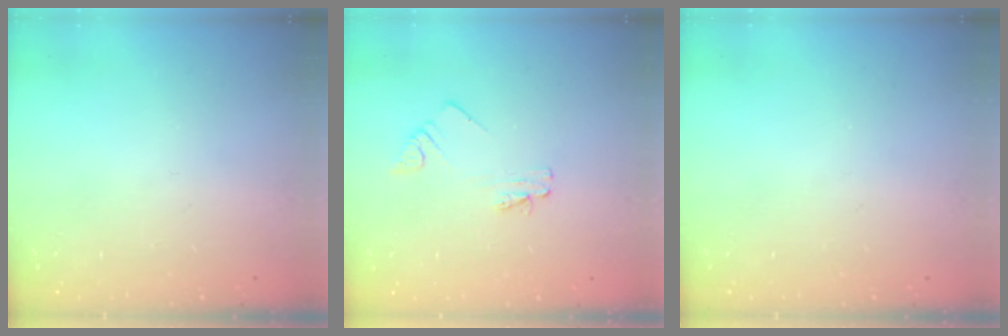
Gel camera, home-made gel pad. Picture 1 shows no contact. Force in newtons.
{"total": 2.4, "press": 2.4, "slide": 0.3}
{"total": 0.0}